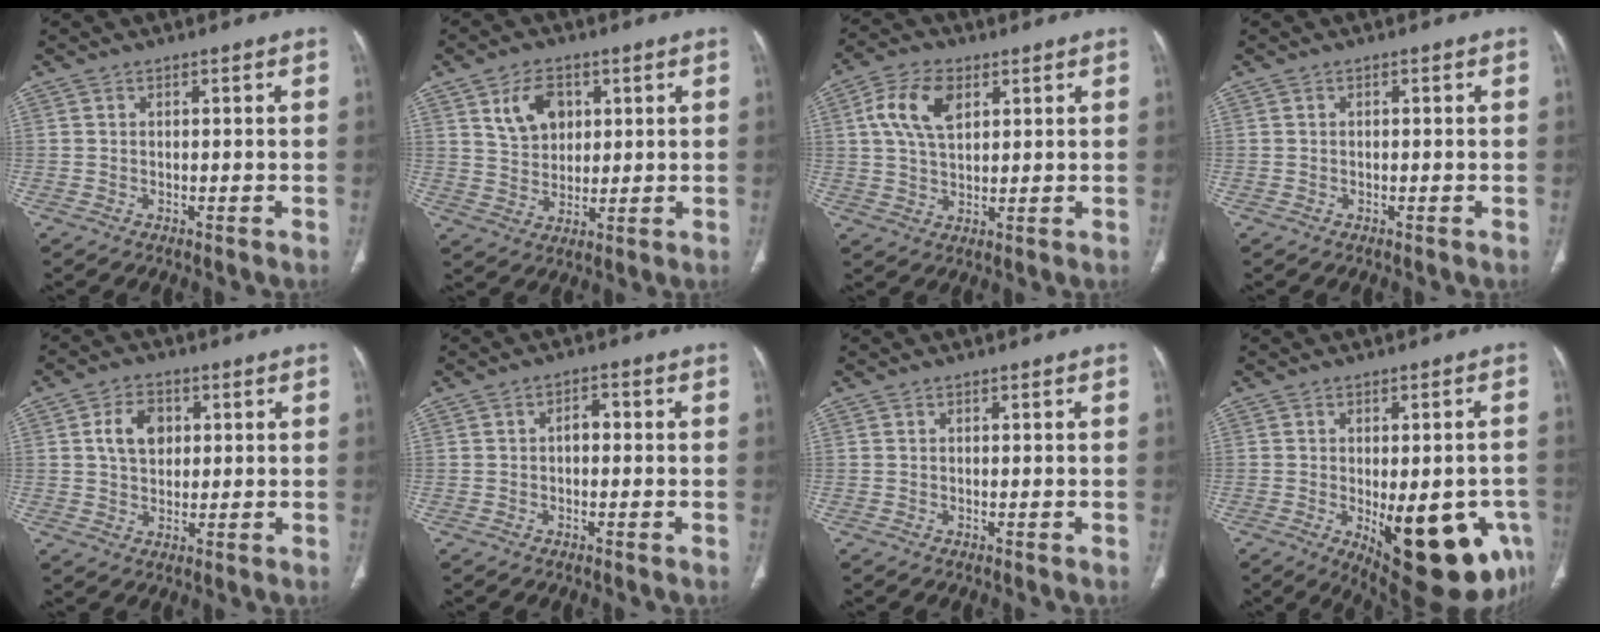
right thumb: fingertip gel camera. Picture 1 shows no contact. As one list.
[{"total": 8.2, "force": [3.3, 5.8, 4.8], "torque": [-0.060, -0.014, 0.065]}, {"total": 9.2, "force": [3.1, 5.3, 6.8], "torque": [-0.127, 0.000, 0.057]}, {"total": 0.0}, {"total": 6.8, "force": [1.7, 4.9, 4.4], "torque": [-0.060, 0.001, 0.027]}, {"total": 2.5, "force": [-0.2, 1.6, 1.9], "torque": [-0.021, 0.011, -0.008]}, {"total": 0.0}, {"total": 20.6, "force": [-6.7, 8.6, 17.5], "torque": [-0.163, -0.003, -0.063]}]